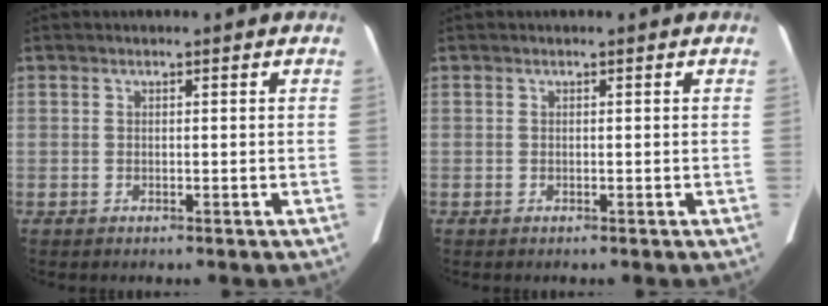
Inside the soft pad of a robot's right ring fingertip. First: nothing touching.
{"total": 0.0}